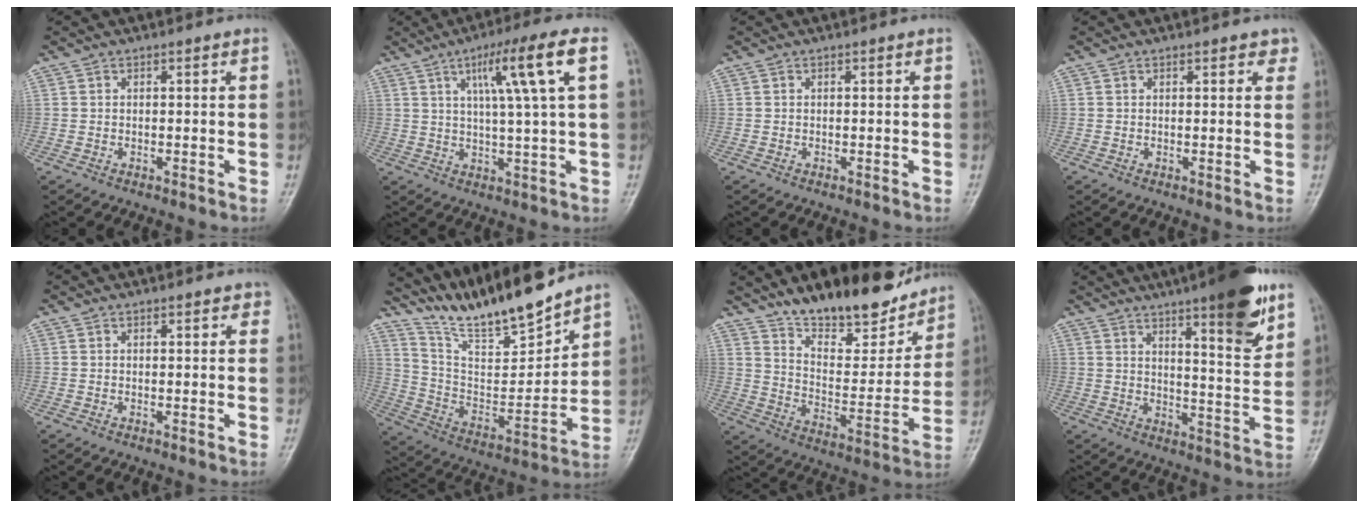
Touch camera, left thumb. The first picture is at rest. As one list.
[{"total": 11.6, "force": [4.1, 0.2, 10.8], "torque": [-0.182, 0.001, 0.065]}, {"total": 0.0}, {"total": 2.0, "force": [1.2, 1.1, 1.2], "torque": [0.003, -0.003, 0.010]}, {"total": 1.4, "force": [0.8, 0.8, 0.8], "torque": [0.000, -0.001, 0.005]}, {"total": 16.8, "force": [15.1, 2.4, 6.8], "torque": [-0.091, -0.090, 0.281]}, {"total": 19.8, "force": [15.5, 7.2, 10.0], "torque": [-0.104, -0.092, 0.247]}, {"total": 15.6, "force": [9.6, 3.0, 12.0], "torque": [-0.151, -0.054, 0.141]}]